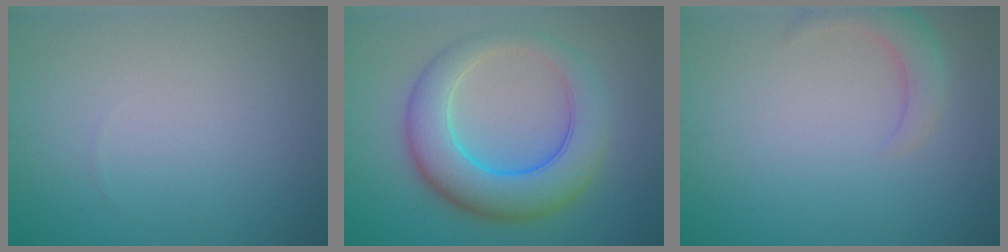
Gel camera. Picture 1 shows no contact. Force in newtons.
{"total": 7.9, "press": 7.9, "slide": 0.0}
{"total": 2.7, "press": 2.7, "slide": 0.3}